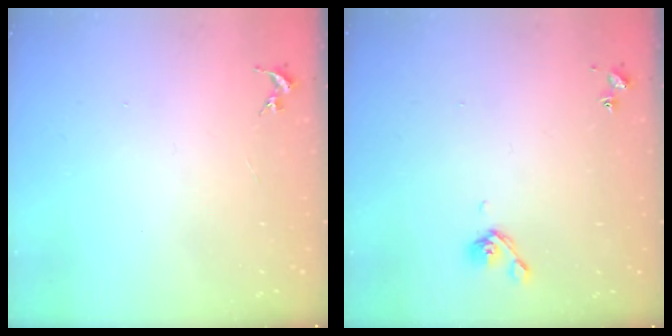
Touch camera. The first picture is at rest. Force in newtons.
{"total": 5.7, "press": 5.7, "slide": 0.9}